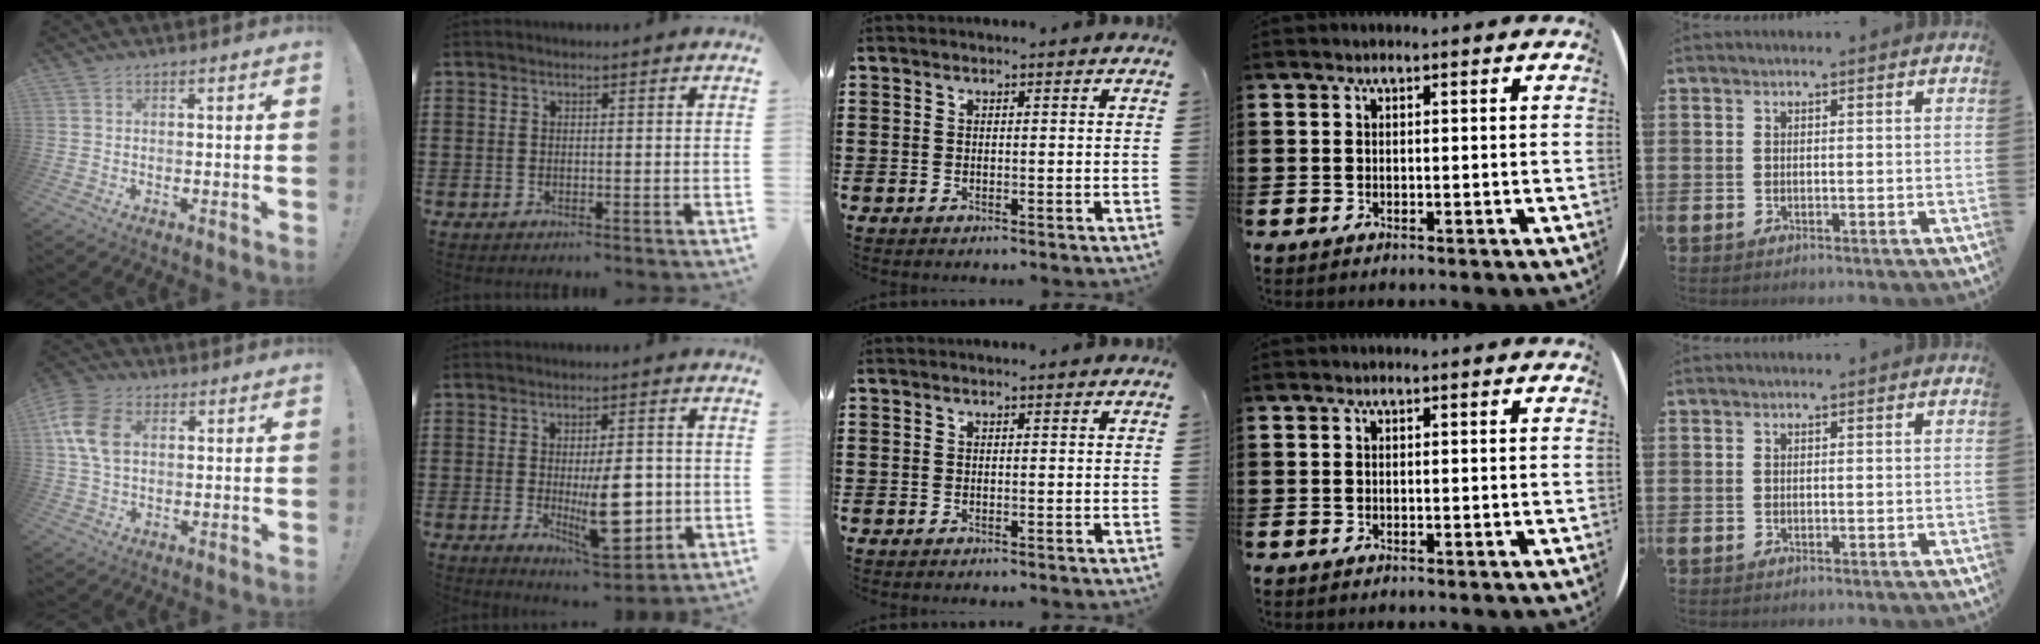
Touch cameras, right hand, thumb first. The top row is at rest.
{"thumb": {"total": 11.5, "force": [2.9, 7.9, 7.9], "torque": [-0.163, 0.010, 0.056]}, "index": {"total": 10.4, "force": [-1.2, 4.3, 9.4], "torque": [-0.138, -0.017, -0.018]}}